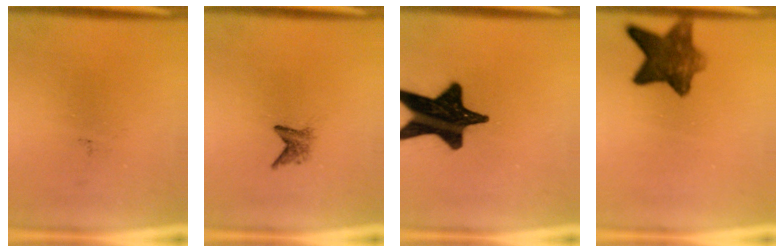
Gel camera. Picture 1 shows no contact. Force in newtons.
{"total": 1.8}
{"total": 18.6}
{"total": 8.5}